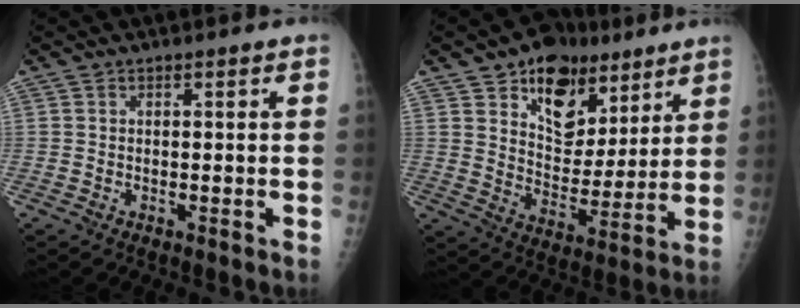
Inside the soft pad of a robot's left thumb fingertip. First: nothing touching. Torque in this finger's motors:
{"motor_torque": [0.18, 0.39, 0.04, -0.34, 0.13]}